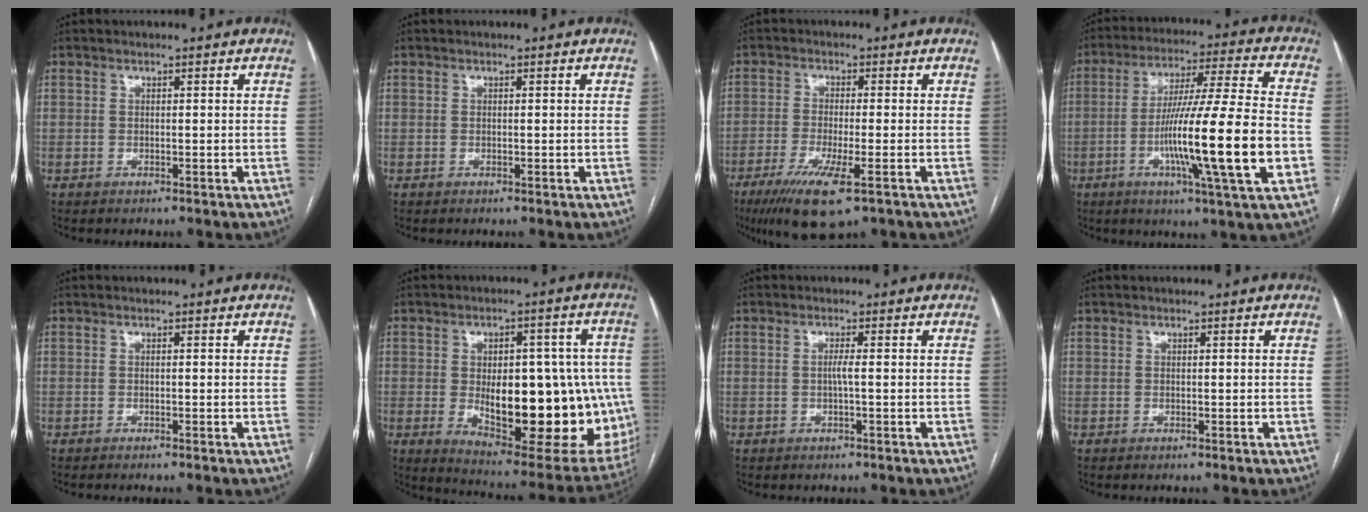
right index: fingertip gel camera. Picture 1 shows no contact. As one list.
[{"total": 0.0}, {"total": 9.5, "force": [-5.4, 1.2, 7.8], "torque": [-0.142, -0.027, -0.088]}, {"total": 19.7, "force": [-4.8, -0.4, 19.1], "torque": [-0.312, -0.010, -0.085]}, {"total": 0.6, "force": [-0.4, -0.2, 0.3], "torque": [-0.010, 0.003, -0.010]}, {"total": 23.2, "force": [-2.6, 9.4, 21.1], "torque": [-0.237, 0.008, -0.005]}, {"total": 1.4, "force": [-0.1, -0.2, 1.4], "torque": [-0.027, 0.001, -0.003]}, {"total": 0.0}]